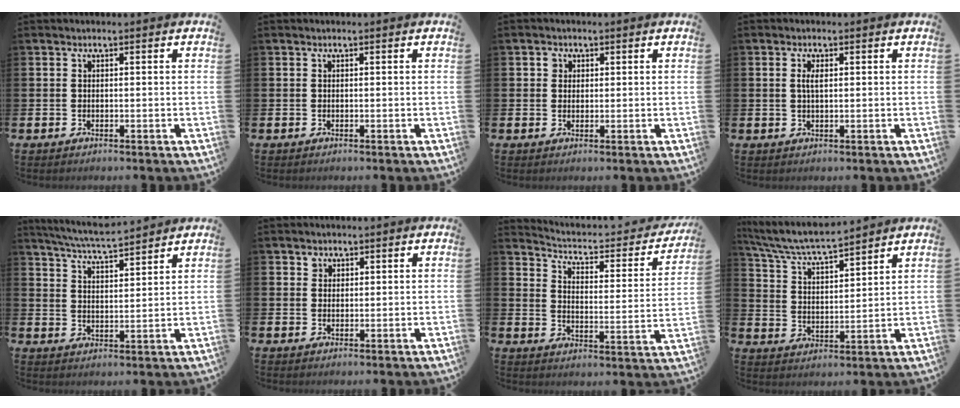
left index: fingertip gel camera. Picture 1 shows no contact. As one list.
[{"total": 0.0}, {"total": 1.7, "force": [0.9, 1.4, 0.2], "torque": [0.009, 0.003, 0.013]}, {"total": 1.8, "force": [0.5, 0.7, 1.6], "torque": [-0.024, 0.001, 0.006]}, {"total": 5.9, "force": [5.8, 0.0, 1.4], "torque": [-0.051, -0.032, 0.103]}, {"total": 1.7, "force": [1.3, 1.1, 0.0], "torque": [0.014, -0.001, 0.023]}, {"total": 3.9, "force": [3.3, 1.5, 1.5], "torque": [-0.056, -0.027, 0.046]}, {"total": 6.6, "force": [6.2, 0.3, 2.1], "torque": [-0.071, -0.040, 0.107]}]